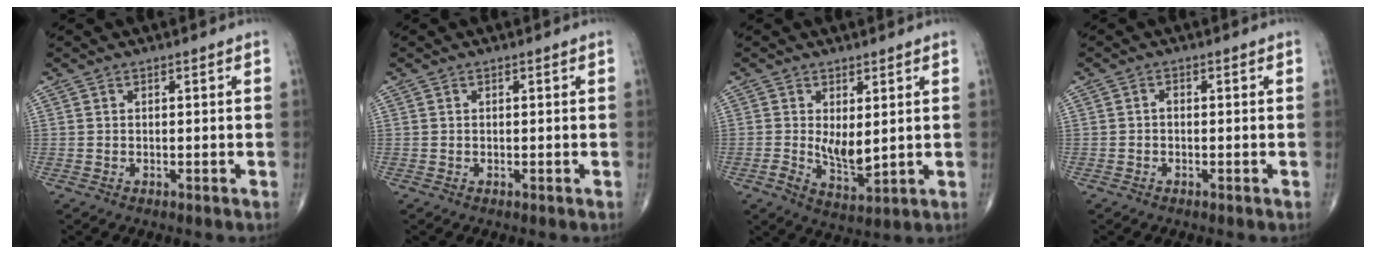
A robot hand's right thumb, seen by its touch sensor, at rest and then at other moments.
{"total": 0.0}
{"total": 5.6, "force": [0.5, 2.6, 4.9], "torque": [-0.076, -0.017, 0.018]}
{"total": 0.9, "force": [-0.3, 0.6, 0.6], "torque": [-0.008, 0.002, -0.009]}